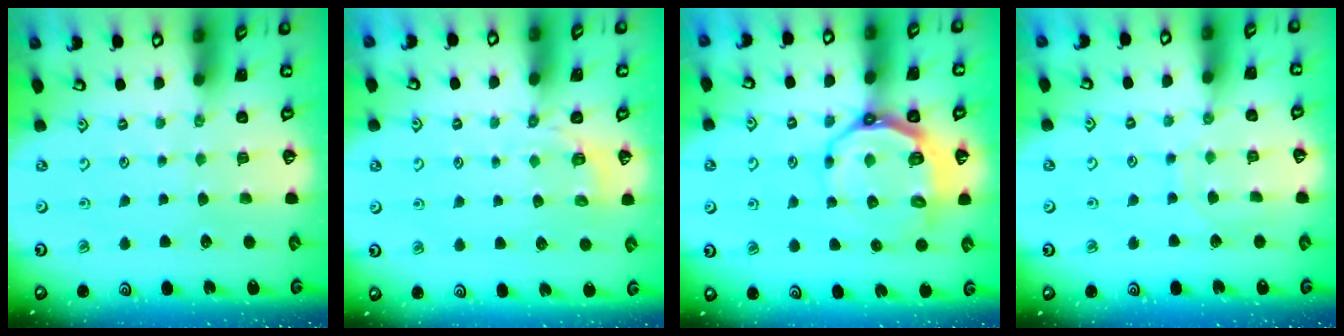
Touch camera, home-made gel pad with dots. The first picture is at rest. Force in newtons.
{"total": 2.8, "press": 2.2, "slide": 1.8}
{"total": 10.2, "press": 9.4, "slide": 4.0}
{"total": 5.7, "press": 5.7, "slide": 0.4}